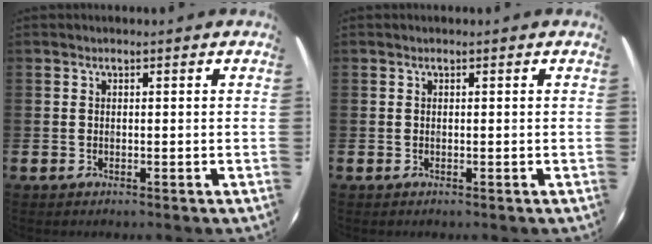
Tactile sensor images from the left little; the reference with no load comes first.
{"total": 0.0}